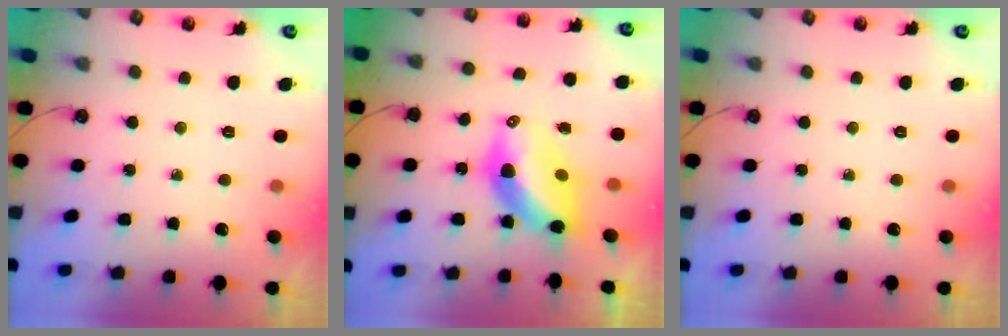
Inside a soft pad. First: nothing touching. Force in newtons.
{"total": 10.7, "press": 10.6, "slide": 0.9}
{"total": 0.0}